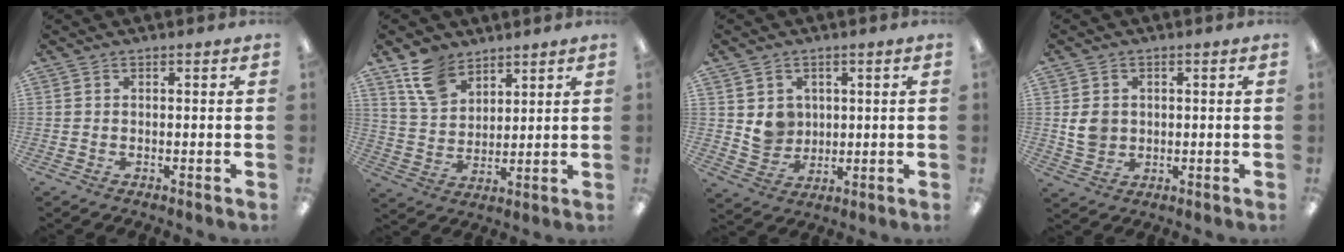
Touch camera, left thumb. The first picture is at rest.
{"total": 10.3, "force": [7.0, 6.5, 3.8], "torque": [-0.078, -0.028, 0.137]}
{"total": 6.1, "force": [2.2, 5.6, 1.1], "torque": [-0.001, -0.008, 0.041]}
{"total": 4.9, "force": [0.6, 4.2, 2.4], "torque": [-0.033, 0.003, 0.011]}